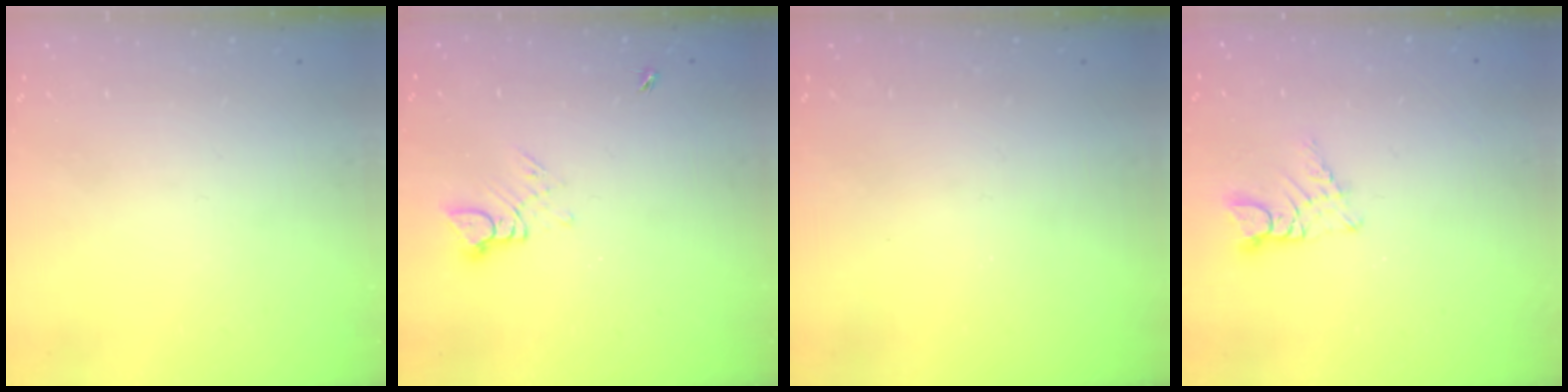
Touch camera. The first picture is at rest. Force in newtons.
{"total": 3.5, "press": 3.5, "slide": 0.3}
{"total": 0.0}
{"total": 4.3, "press": 4.2, "slide": 0.3}